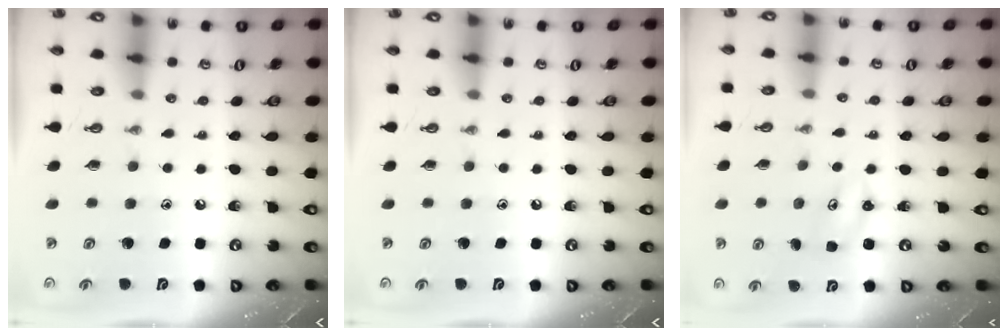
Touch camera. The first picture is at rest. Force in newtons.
{"total": 0.0}
{"total": 3.1, "press": 3.1, "slide": 0.3}